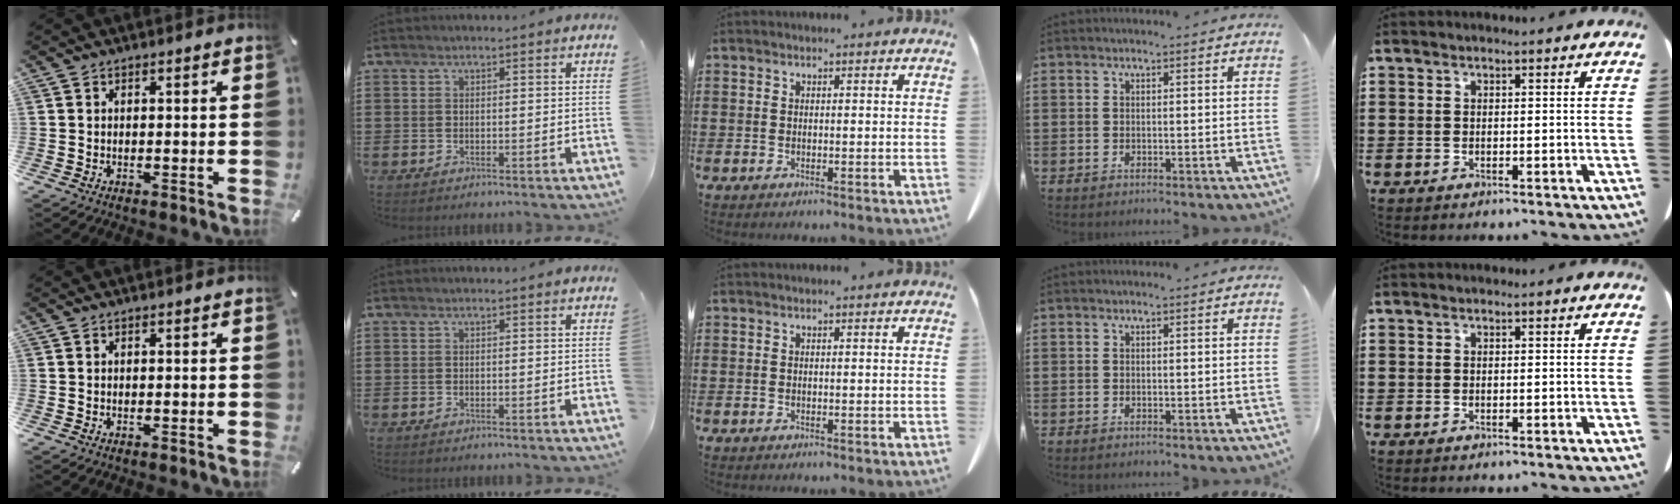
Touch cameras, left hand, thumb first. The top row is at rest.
{}